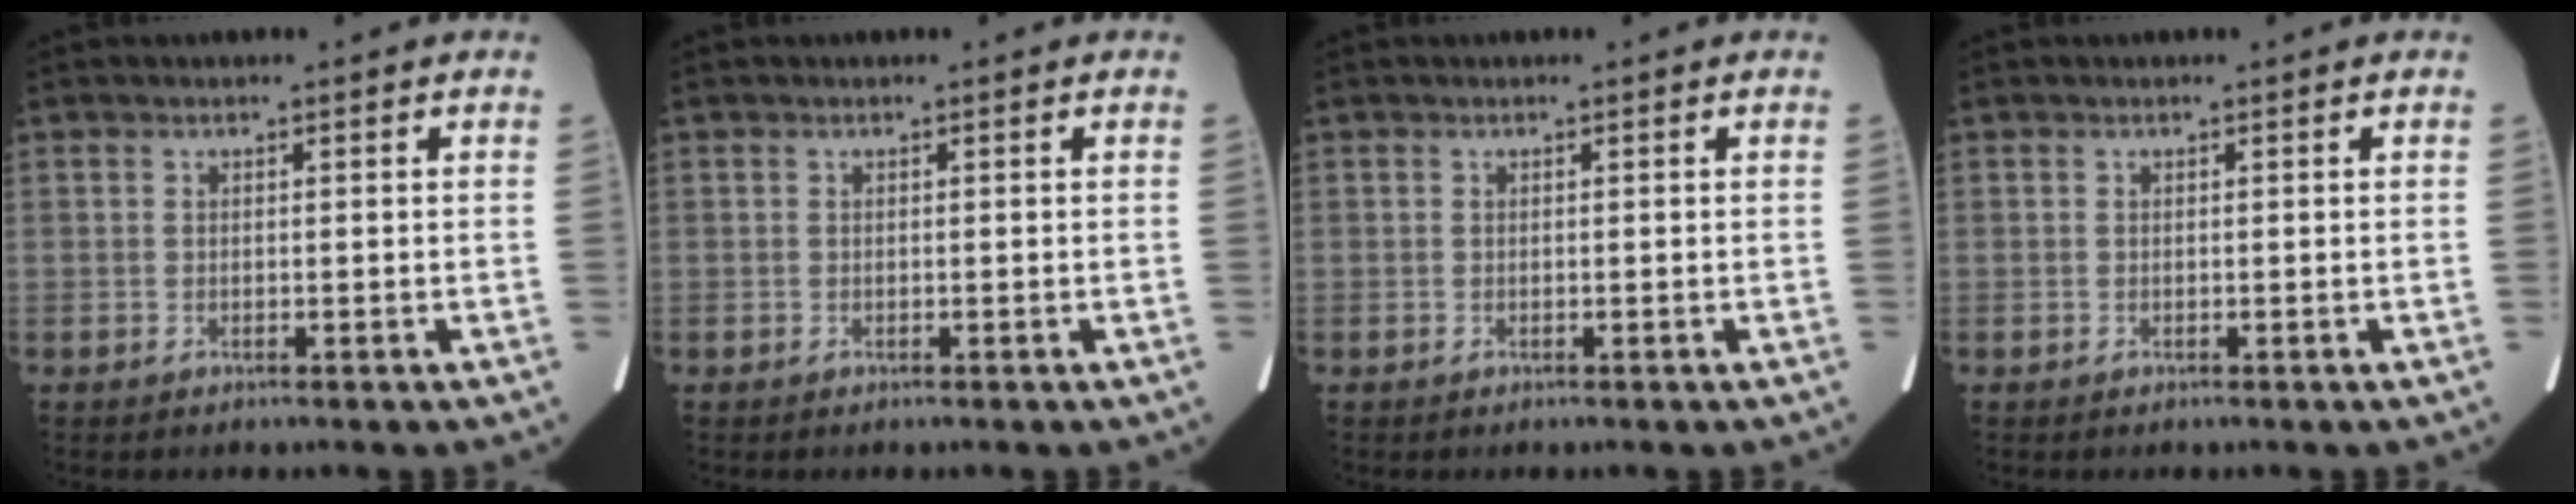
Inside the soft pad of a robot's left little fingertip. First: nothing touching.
{"total": 0.0}
{"total": 0.0}
{"total": 0.0}